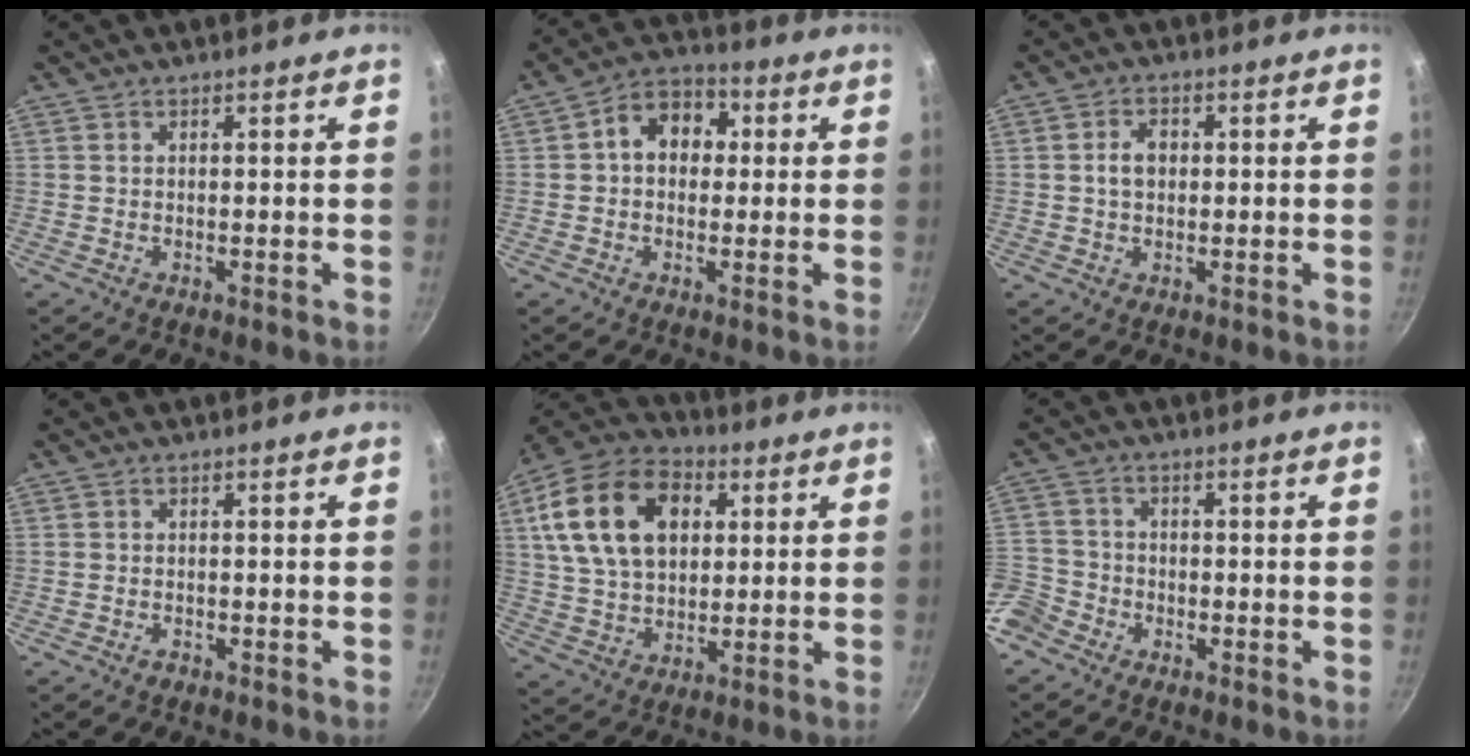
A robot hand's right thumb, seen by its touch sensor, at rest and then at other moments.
{"total": 9.3, "force": [1.4, 7.1, 5.9], "torque": [-0.050, 0.022, 0.004]}
{"total": 4.0, "force": [0.3, 2.9, 2.7], "torque": [-0.033, 0.009, 0.002]}
{"total": 0.9, "force": [-0.7, 0.6, 0.3], "torque": [-0.008, 0.008, -0.013]}
{"total": 20.4, "force": [5.6, 13.7, 14.0], "torque": [-0.233, 0.009, 0.091]}
{"total": 8.9, "force": [-4.9, 6.7, 3.1], "torque": [-0.069, 0.050, -0.112]}